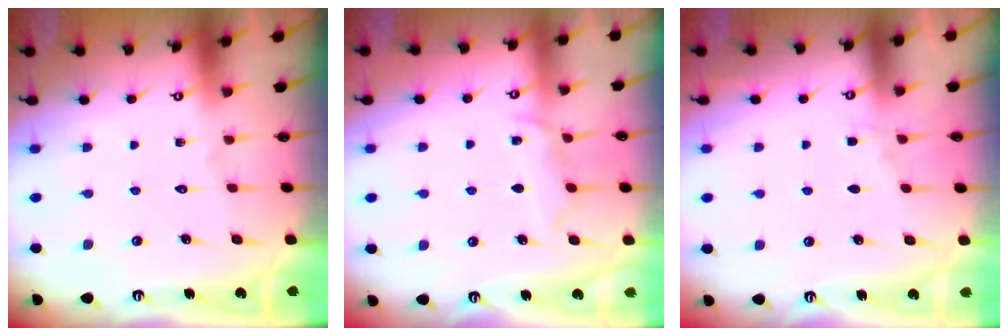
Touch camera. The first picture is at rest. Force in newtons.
{"total": 7.6, "press": 7.6, "slide": 0.9}
{"total": 3.6, "press": 3.5, "slide": 0.5}